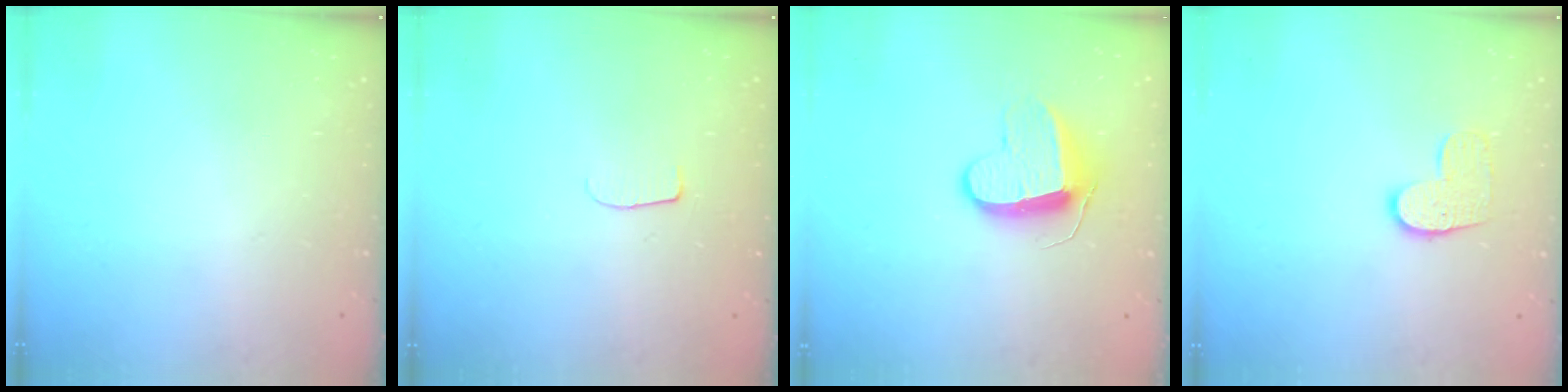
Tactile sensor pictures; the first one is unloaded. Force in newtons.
{"total": 5.3, "press": 5.3, "slide": 0.5}
{"total": 10.1, "press": 10.1, "slide": 0.4}
{"total": 8.0, "press": 8.0, "slide": 0.4}